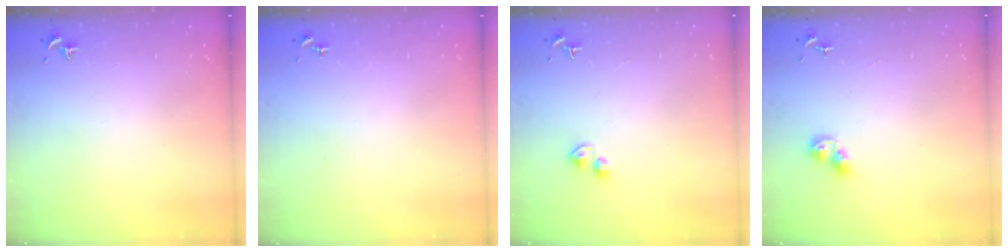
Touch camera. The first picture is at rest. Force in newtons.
{"total": 1.3, "press": 1.0, "slide": 0.9}
{"total": 3.8, "press": 3.8, "slide": 0.6}
{"total": 6.0, "press": 6.0, "slide": 0.3}